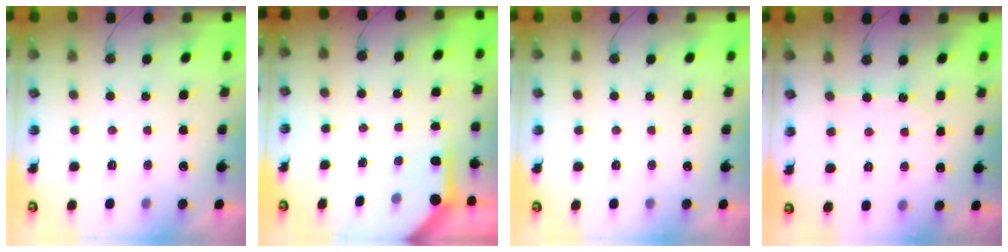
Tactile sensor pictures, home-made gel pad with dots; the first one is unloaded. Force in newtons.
{"total": 3.6, "press": 3.6, "slide": 0.4}
{"total": 0.0}
{"total": 1.2, "press": 1.2, "slide": 0.2}